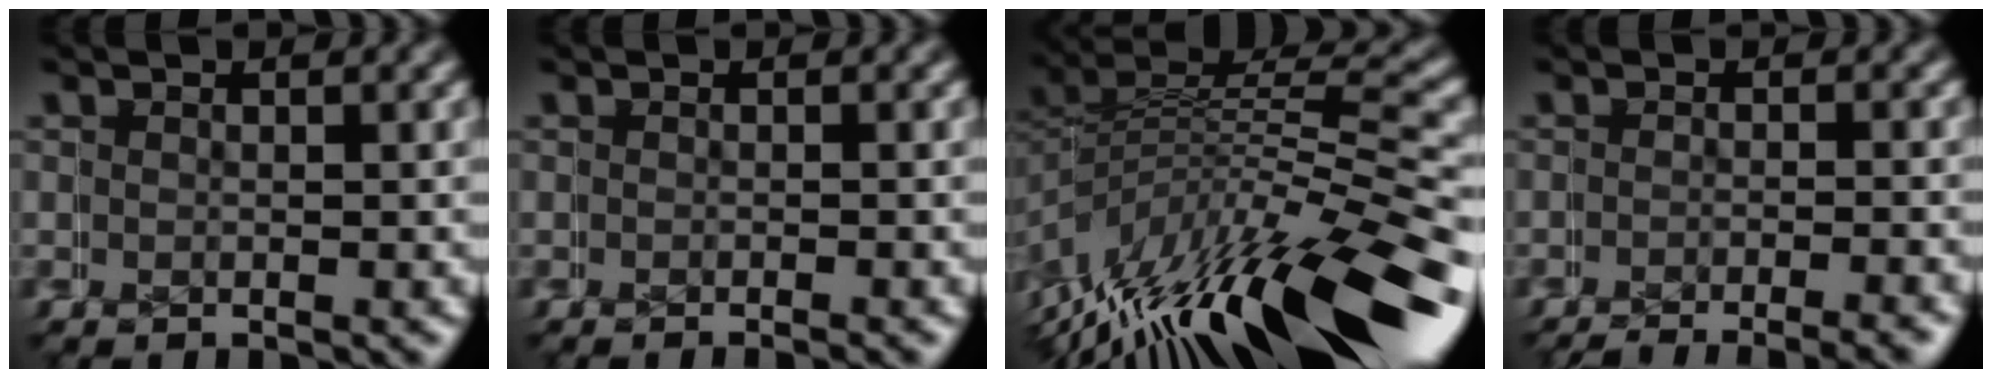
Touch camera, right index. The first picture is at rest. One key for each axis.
{"total": 1.2, "fx": -1.1, "fy": 0.2, "fz": 0.5, "tx": 0.001, "ty": 0.003, "tz": -0.018}
{"total": 10.2, "fx": -3.2, "fy": 4.1, "fz": 8.8, "tx": -0.148, "ty": -0.006, "tz": -0.040}
{"total": 6.2, "fx": -5.7, "fy": 1.5, "fz": 2.0, "tx": -0.012, "ty": -0.006, "tz": -0.085}